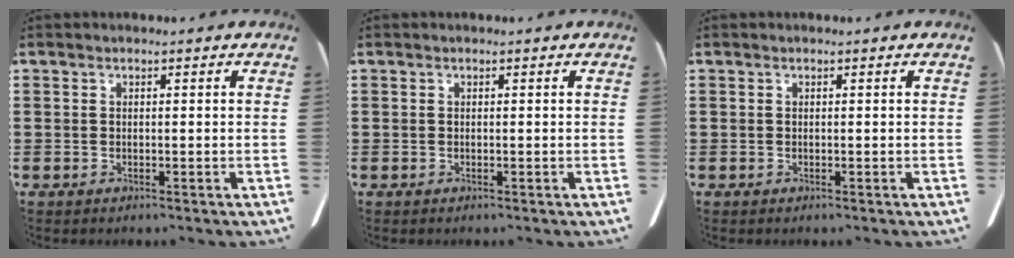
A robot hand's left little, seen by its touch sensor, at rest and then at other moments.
{"total": 0.0}
{"total": 0.0}